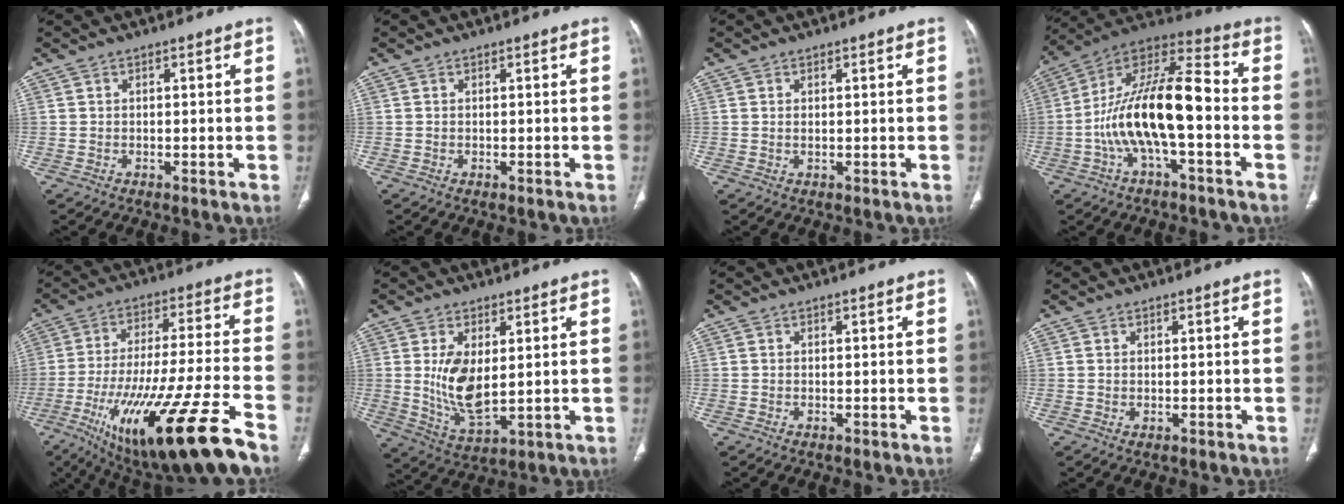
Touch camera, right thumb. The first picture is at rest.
{"total": 0.0}
{"total": 0.6, "force": [0.1, 0.3, 0.5], "torque": [-0.015, 0.001, 0.005]}
{"total": 18.0, "force": [-3.6, 6.5, 16.4], "torque": [-0.306, 0.056, -0.066]}
{"total": 25.4, "force": [-14.3, 4.1, 20.5], "torque": [-0.361, 0.016, -0.235]}
{"total": 9.9, "force": [1.3, 4.9, 8.5], "torque": [-0.158, -0.024, 0.041]}
{"total": 0.0}
{"total": 0.5, "force": [0.0, 0.3, 0.4], "torque": [-0.011, -0.004, 0.003]}